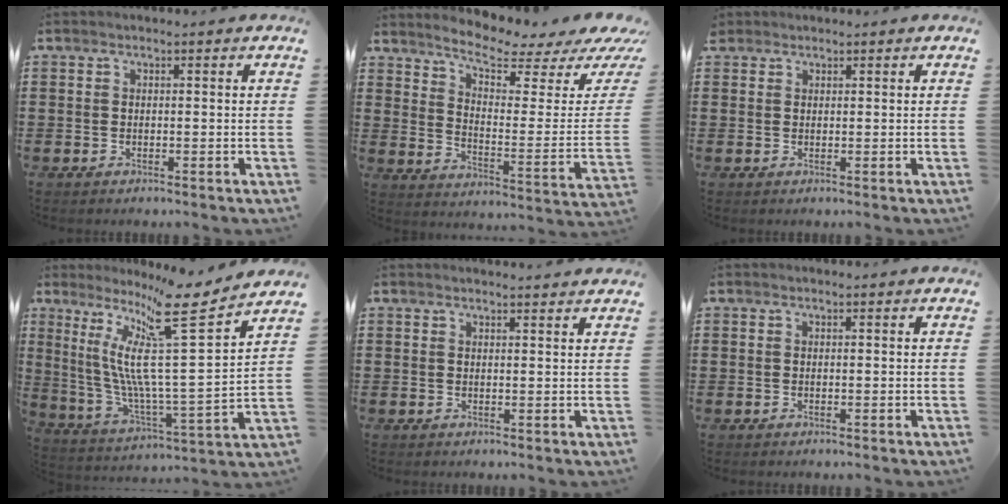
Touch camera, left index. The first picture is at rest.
{"total": 6.2, "force": [5.2, 1.2, 3.2], "torque": [-0.076, -0.042, 0.082]}
{"total": 1.1, "force": [0.9, 0.6, 0.2], "torque": [-0.006, 0.004, 0.017]}
{"total": 14.2, "force": [9.3, 0.4, 10.8], "torque": [-0.229, -0.077, 0.140]}
{"total": 1.5, "force": [1.5, -0.1, 0.3], "torque": [-0.008, 0.000, 0.030]}
{"total": 0.0}